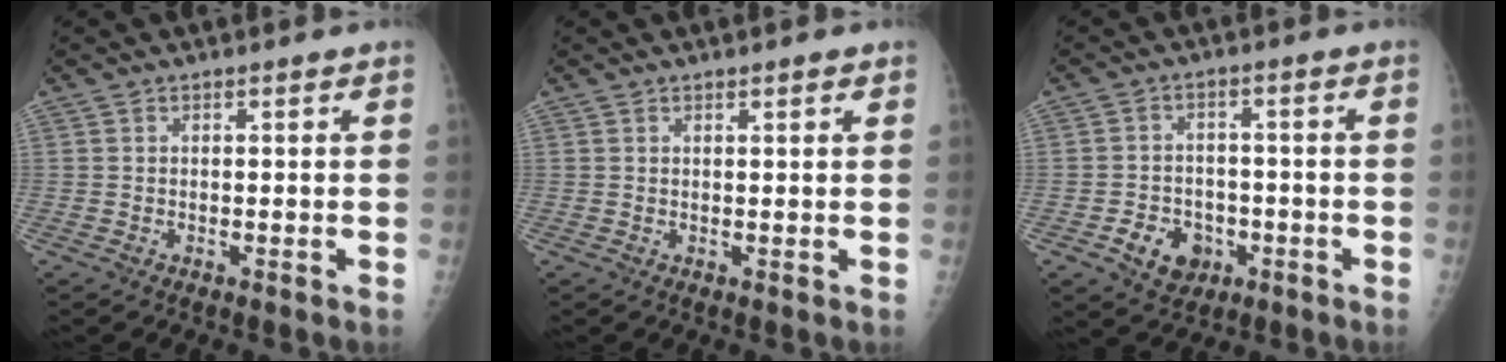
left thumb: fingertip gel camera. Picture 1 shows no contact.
{"total": 1.1, "force": [0.7, 0.1, 0.8], "torque": [-0.010, -0.002, 0.010]}
{"total": 7.2, "force": [-3.0, 5.6, 3.4], "torque": [-0.029, 0.022, -0.041]}